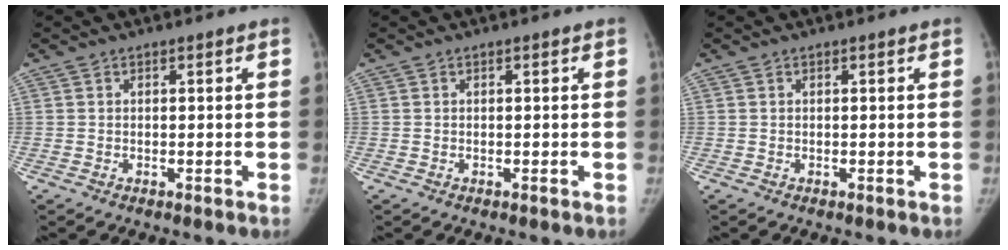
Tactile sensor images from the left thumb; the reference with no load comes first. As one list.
[{"total": 0.0}, {"total": 0.0}]